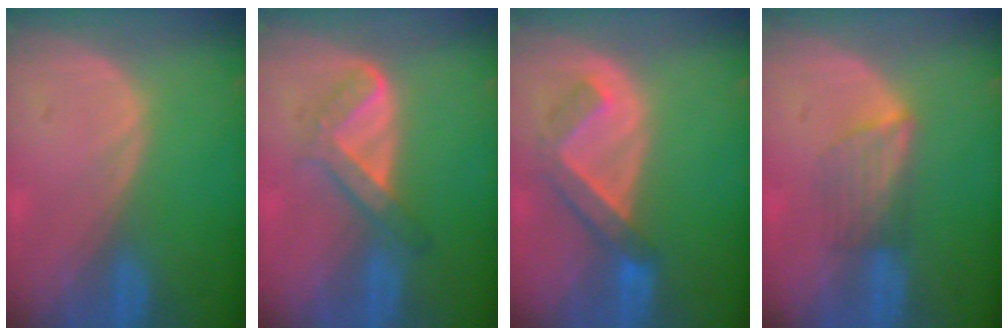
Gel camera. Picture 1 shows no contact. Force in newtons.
{"total": 4.8, "press": 4.8, "slide": 0.7}
{"total": 5.1, "press": 5.1, "slide": 0.6}
{"total": 4.1, "press": 3.8, "slide": 1.3}